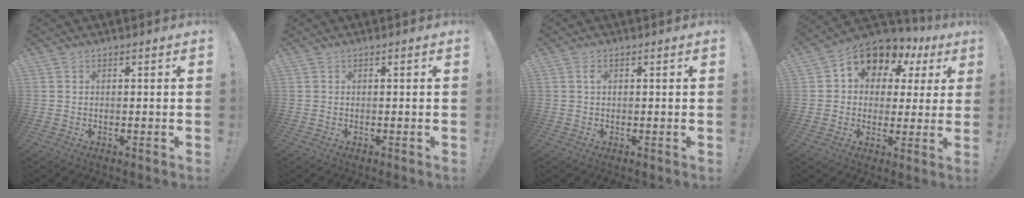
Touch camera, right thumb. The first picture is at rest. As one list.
[{"total": 0.0}, {"total": 1.4, "force": [0.3, 0.8, 1.1], "torque": [-0.017, 0.001, 0.002]}, {"total": 9.4, "force": [5.5, 6.5, 4.0], "torque": [-0.070, -0.043, 0.101]}]